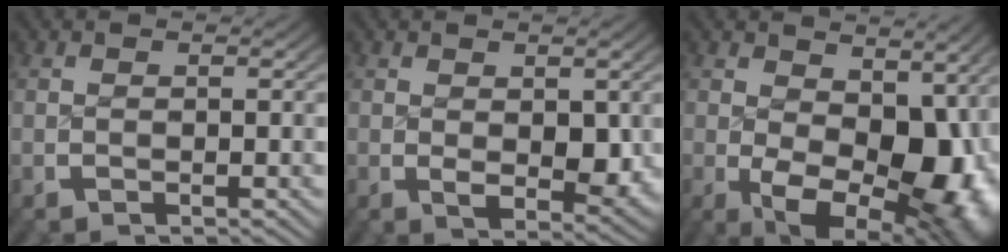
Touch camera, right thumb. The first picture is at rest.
{"total": 3.6, "force": [0.2, 2.3, 2.8], "torque": [-0.042, -0.019, 0.015]}
{"total": 12.1, "force": [-1.6, 7.8, 9.2], "torque": [-0.155, -0.063, 0.008]}